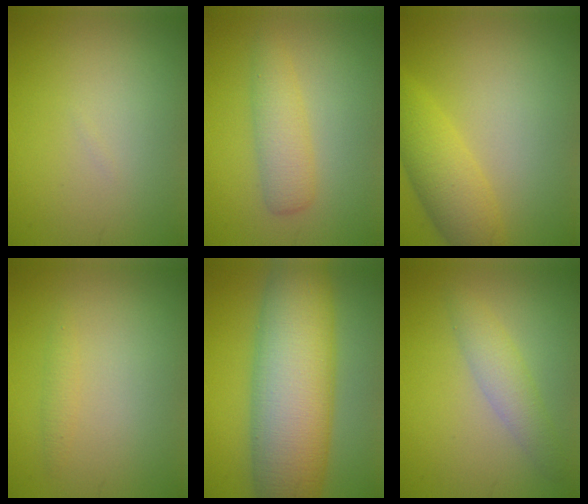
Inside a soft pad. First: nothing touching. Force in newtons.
{"total": 2.9, "press": 2.9, "slide": 0.1}
{"total": 4.4, "press": 4.4, "slide": 0.2}
{"total": 0.9, "press": 0.9, "slide": 0.0}
{"total": 12.6, "press": 12.6, "slide": 0.3}
{"total": 2.8, "press": 2.8, "slide": 0.0}